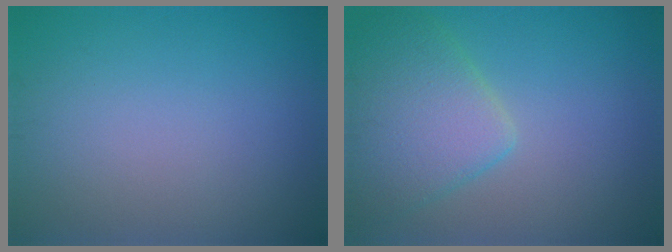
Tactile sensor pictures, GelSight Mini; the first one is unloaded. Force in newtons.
{"total": 5.4, "press": 5.4, "slide": 0.3}